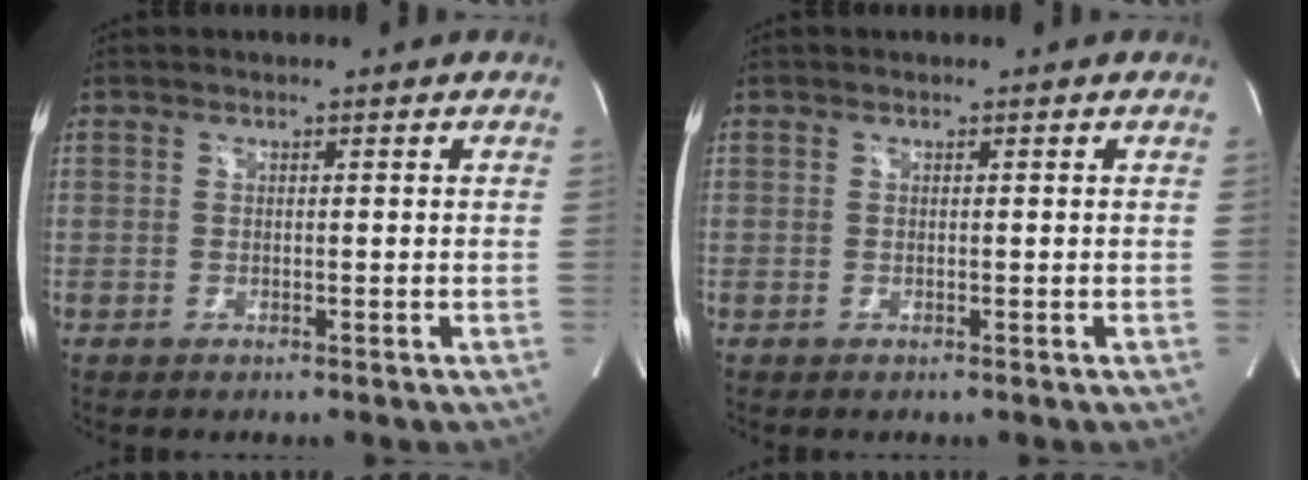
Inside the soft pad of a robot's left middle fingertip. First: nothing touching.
{"total": 0.0}